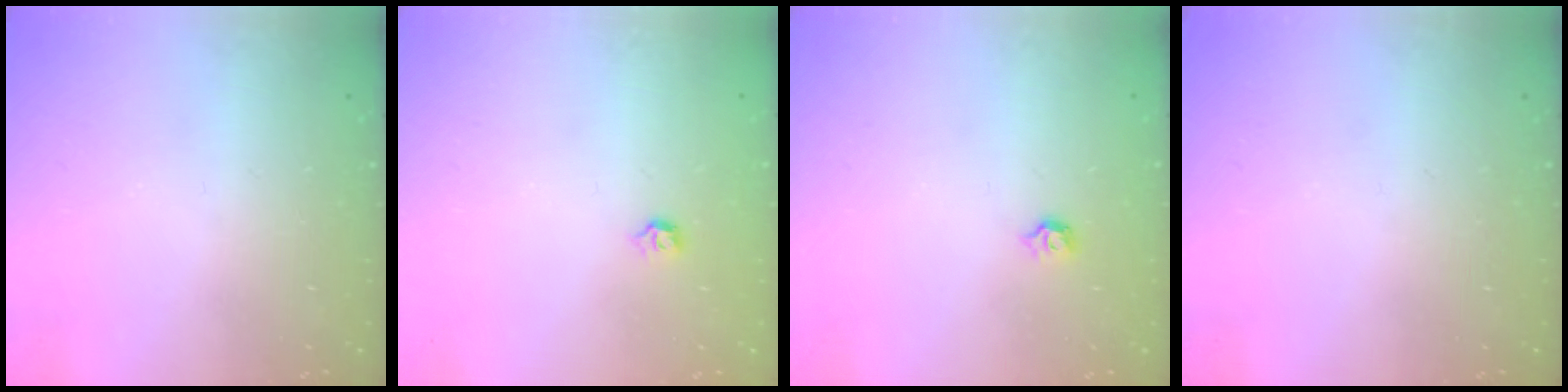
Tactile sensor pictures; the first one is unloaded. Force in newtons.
{"total": 2.8, "press": 2.7, "slide": 0.8}
{"total": 3.2, "press": 3.1, "slide": 0.7}
{"total": 0.0}